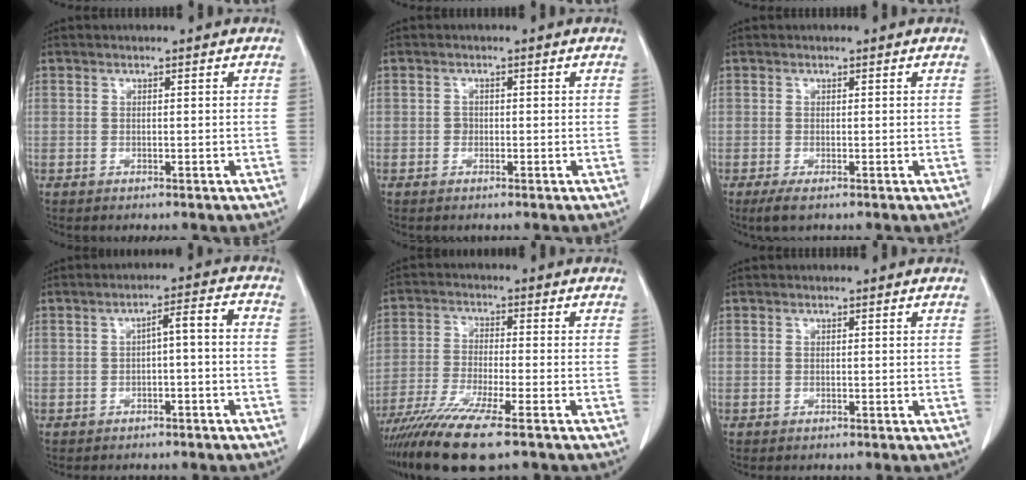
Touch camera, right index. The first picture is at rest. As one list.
[{"total": 0.9, "force": [-0.2, 0.9, 0.3], "torque": [-0.002, 0.004, -0.005]}, {"total": 1.7, "force": [-1.0, 0.5, 1.3], "torque": [-0.028, -0.004, -0.014]}, {"total": 3.8, "force": [-0.9, 0.4, 3.7], "torque": [-0.058, 0.020, -0.010]}, {"total": 11.8, "force": [-8.6, 0.0, 8.0], "torque": [-0.146, -0.031, -0.147]}, {"total": 0.0}]